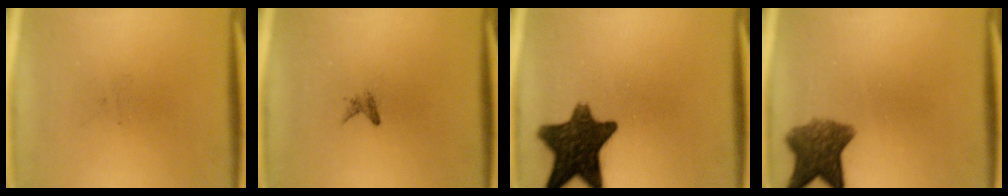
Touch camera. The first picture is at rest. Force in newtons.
{"total": 0.9}
{"total": 13.0}
{"total": 7.1}